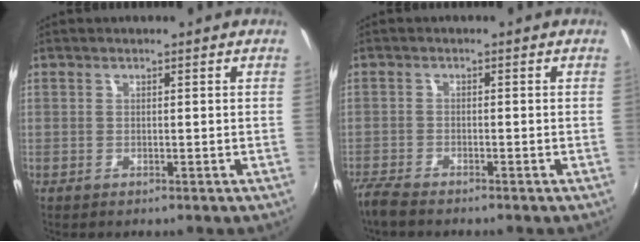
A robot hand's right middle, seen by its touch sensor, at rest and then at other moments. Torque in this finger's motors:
{"motor_torque": [0.03, -0.03, -0.02, 0.02]}